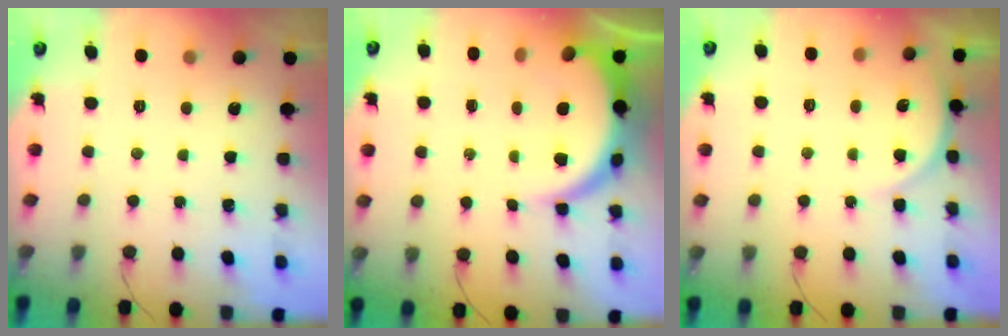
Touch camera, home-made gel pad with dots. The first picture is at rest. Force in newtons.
{"total": 10.4, "press": 10.3, "slide": 1.0}
{"total": 5.5, "press": 5.5, "slide": 0.3}